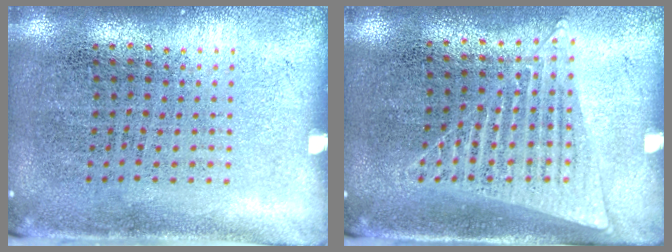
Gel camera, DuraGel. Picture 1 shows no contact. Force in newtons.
{"total": 1.4, "press": 1.3, "slide": 0.4}